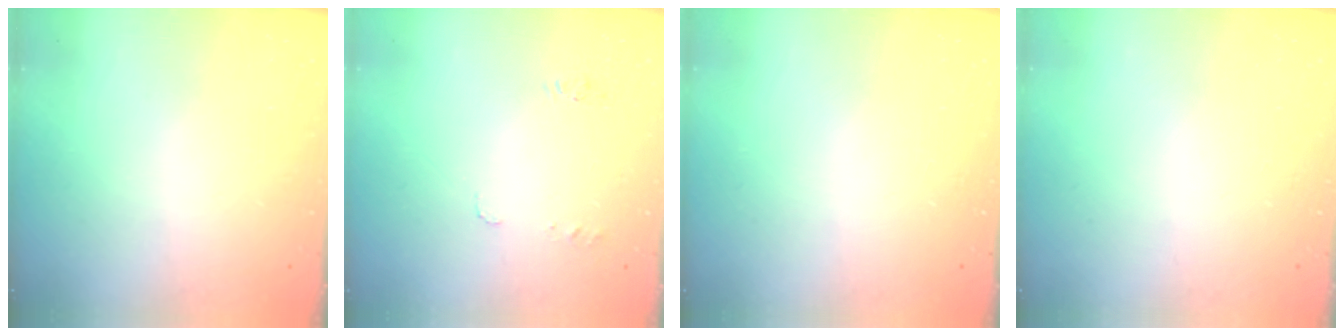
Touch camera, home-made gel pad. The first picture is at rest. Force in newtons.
{"total": 5.2, "press": 5.1, "slide": 0.5}
{"total": 0.0}
{"total": 0.0}